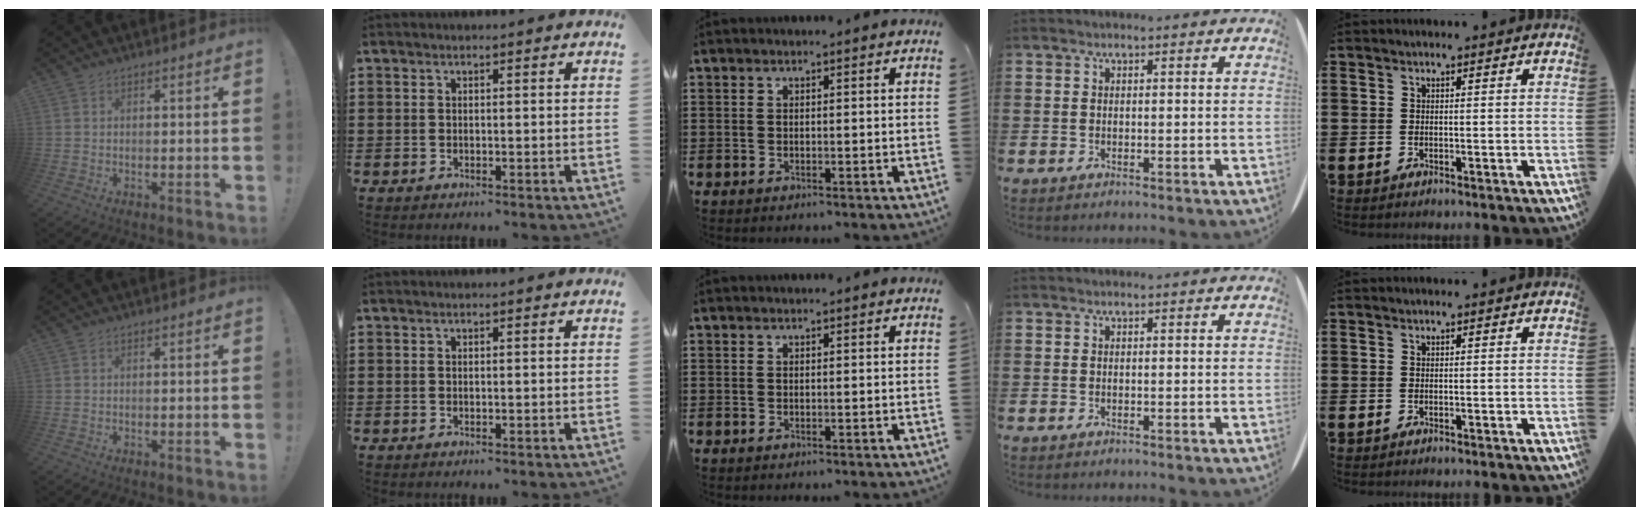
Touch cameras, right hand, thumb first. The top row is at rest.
{}